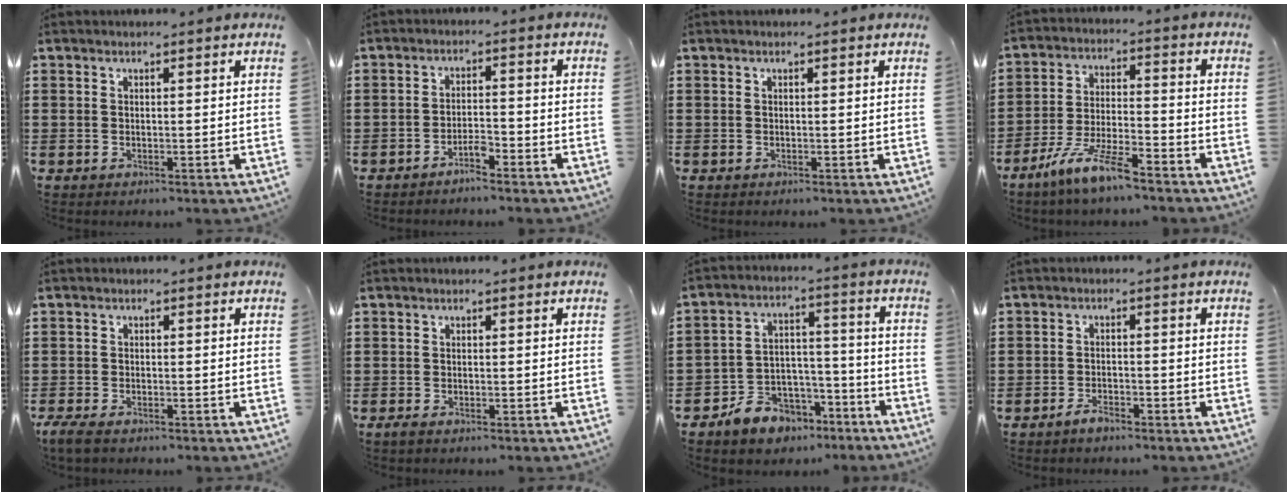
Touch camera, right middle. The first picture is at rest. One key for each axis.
{"total": 2.7, "fx": -2.3, "fy": 0.2, "fz": 1.4, "tx": -0.029, "ty": 0.003, "tz": -0.043}
{"total": 0.0}
{"total": 8.7, "fx": -6.9, "fy": 1.1, "fz": 5.1, "tx": -0.116, "ty": -0.006, "tz": -0.137}
{"total": 2.3, "fx": -1.9, "fy": 0.7, "fz": 1.2, "tx": -0.042, "ty": -0.006, "tz": -0.044}
{"total": 1.0, "fx": -0.8, "fy": 0.3, "fz": 0.4, "tx": -0.010, "ty": -0.004, "tz": -0.017}
{"total": 7.5, "fx": -6.2, "fy": 4.2, "fz": 0.6, "tx": -0.022, "ty": 0.029, "tz": -0.123}
{"total": 2.5, "fx": -2.2, "fy": 0.8, "fz": 0.8, "tx": -0.015, "ty": 0.002, "tz": -0.044}